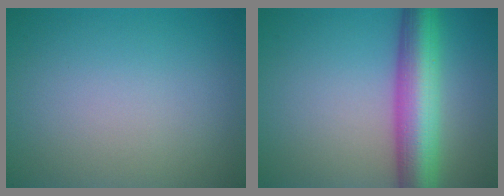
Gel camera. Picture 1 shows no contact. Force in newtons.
{"total": 8.4, "press": 8.4, "slide": 0.3}